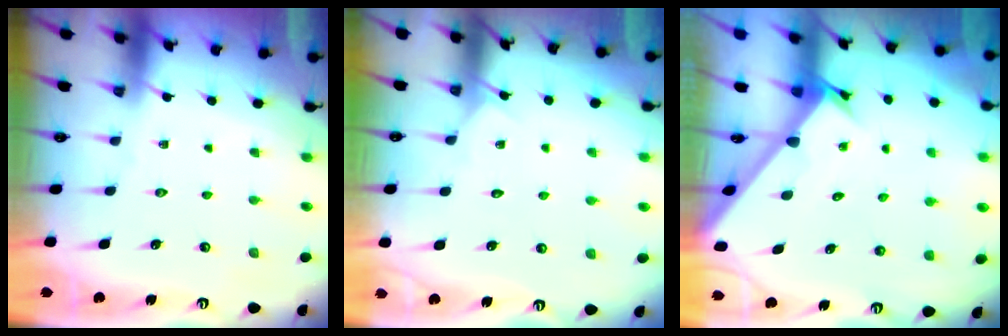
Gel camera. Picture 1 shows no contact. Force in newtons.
{"total": 4.3, "press": 4.3, "slide": 0.5}
{"total": 2.7, "press": 2.7, "slide": 0.2}